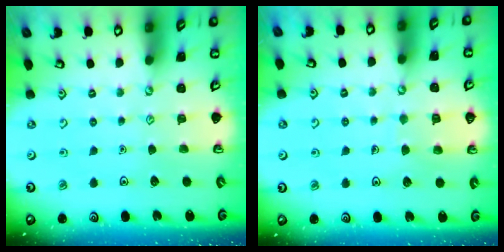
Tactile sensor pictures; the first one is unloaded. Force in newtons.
{"total": 4.9, "press": 4.9, "slide": 0.3}